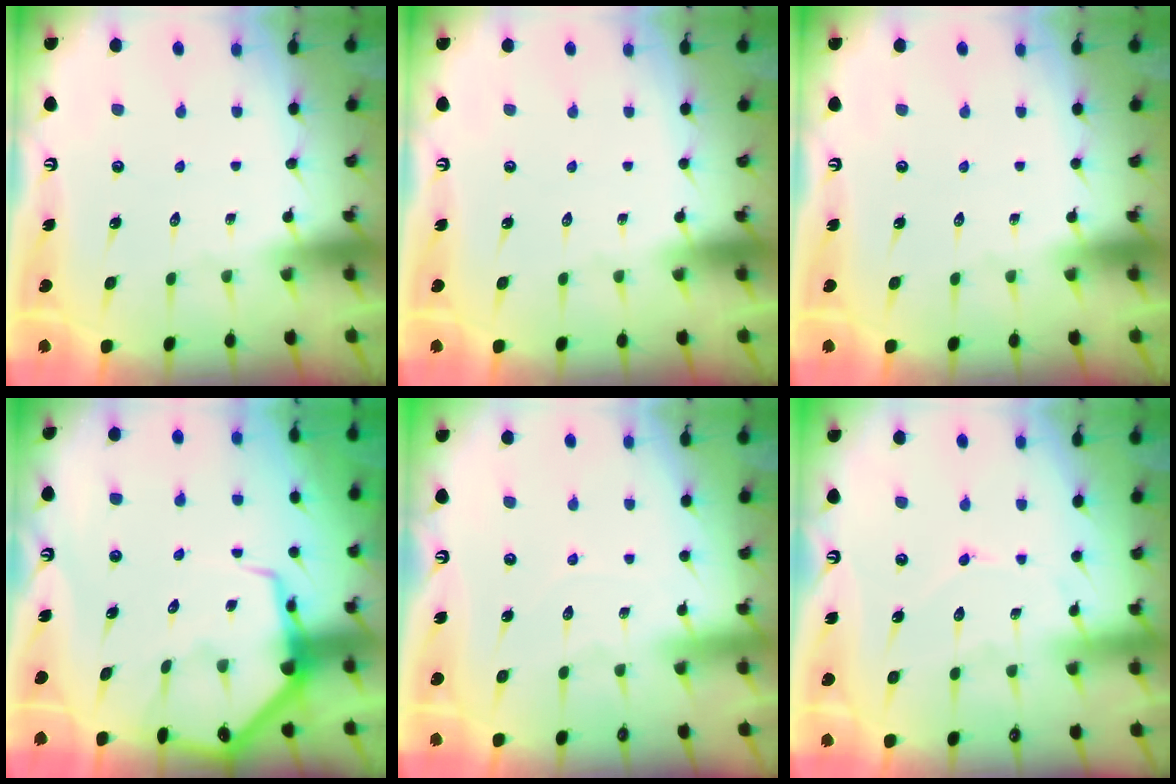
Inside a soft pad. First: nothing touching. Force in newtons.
{"total": 0.0}
{"total": 0.0}
{"total": 8.2, "press": 8.1, "slide": 1.0}
{"total": 4.2, "press": 4.2, "slide": 0.4}
{"total": 6.6, "press": 6.6, "slide": 0.7}